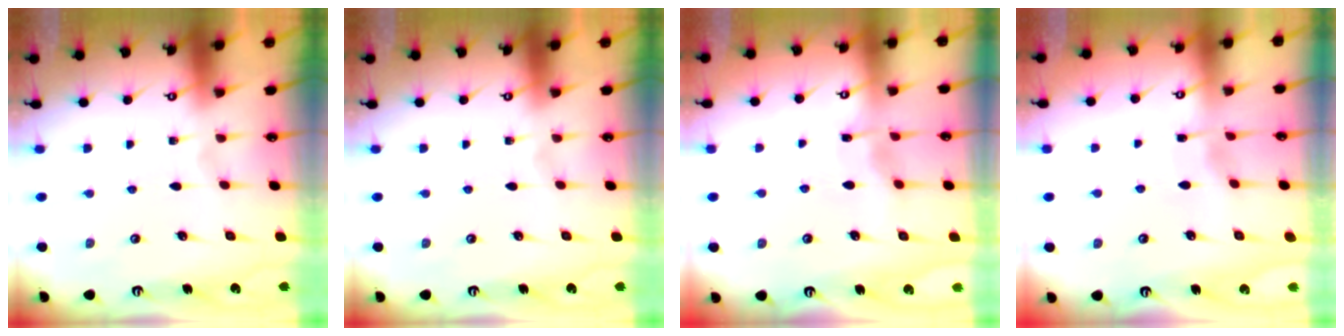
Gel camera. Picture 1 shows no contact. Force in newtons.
{"total": 0.0}
{"total": 3.9, "press": 3.9, "slide": 0.2}
{"total": 2.0, "press": 2.0, "slide": 0.3}